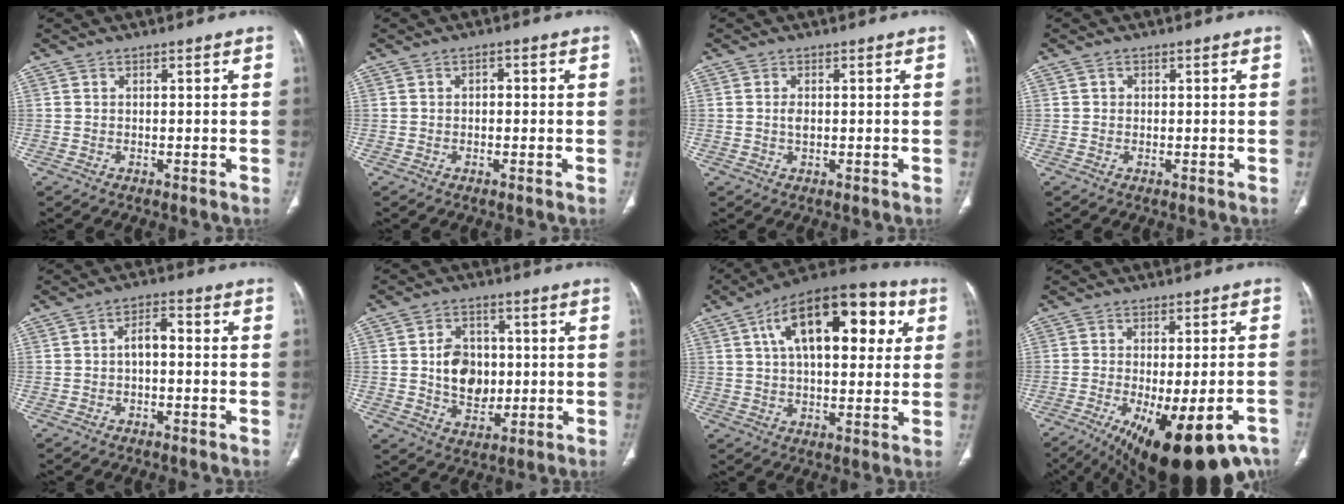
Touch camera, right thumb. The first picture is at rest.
{"total": 1.3, "force": [0.1, 0.8, 0.9], "torque": [-0.006, 0.006, -0.005]}
{"total": 1.6, "force": [0.1, 0.9, 1.3], "torque": [-0.023, -0.001, 0.002]}
{"total": 0.7, "force": [0.2, 0.7, 0.1], "torque": [0.003, 0.001, 0.004]}
{"total": 3.8, "force": [-0.4, 2.1, 3.1], "torque": [-0.044, 0.018, -0.012]}
{"total": 9.7, "force": [0.4, 7.4, 6.2], "torque": [-0.067, 0.000, 0.013]}
{"total": 22.3, "force": [7.1, 10.9, 18.1], "torque": [-0.249, 0.016, 0.101]}
{"total": 21.9, "force": [-12.1, 8.1, 16.4], "torque": [-0.208, -0.002, -0.156]}